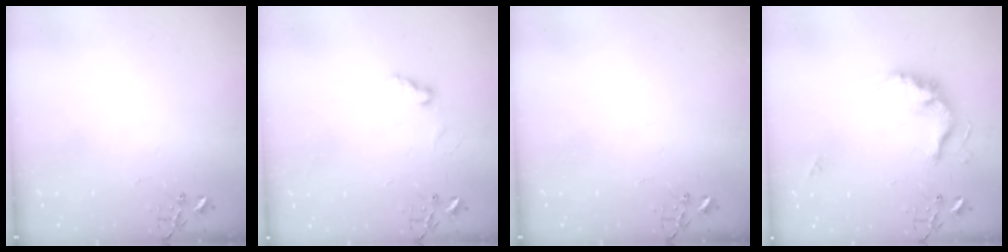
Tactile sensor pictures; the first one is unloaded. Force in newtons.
{"total": 6.1, "press": 6.1, "slide": 0.3}
{"total": 0.0}
{"total": 16.8, "press": 16.7, "slide": 1.9}